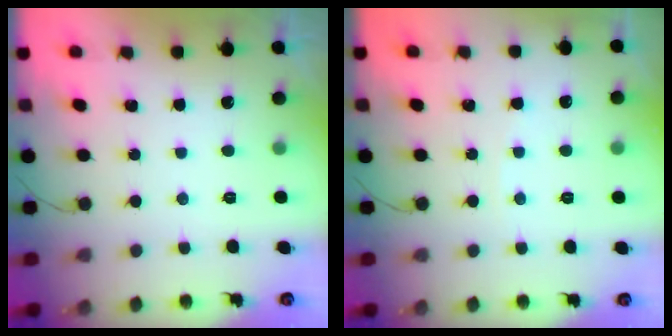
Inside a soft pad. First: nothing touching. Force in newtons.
{"total": 1.8, "press": 1.7, "slide": 0.2}